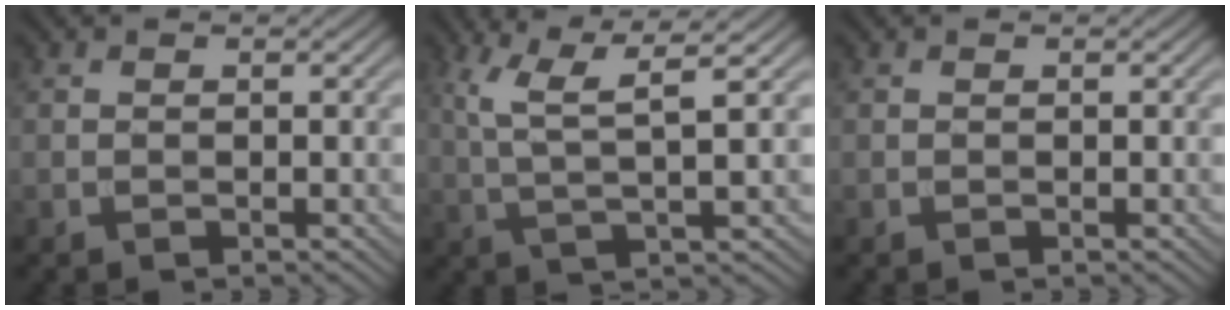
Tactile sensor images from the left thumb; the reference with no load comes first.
{"total": 6.7, "force": [2.5, 1.2, 6.1], "torque": [-0.131, 0.012, 0.052]}
{"total": 0.0}